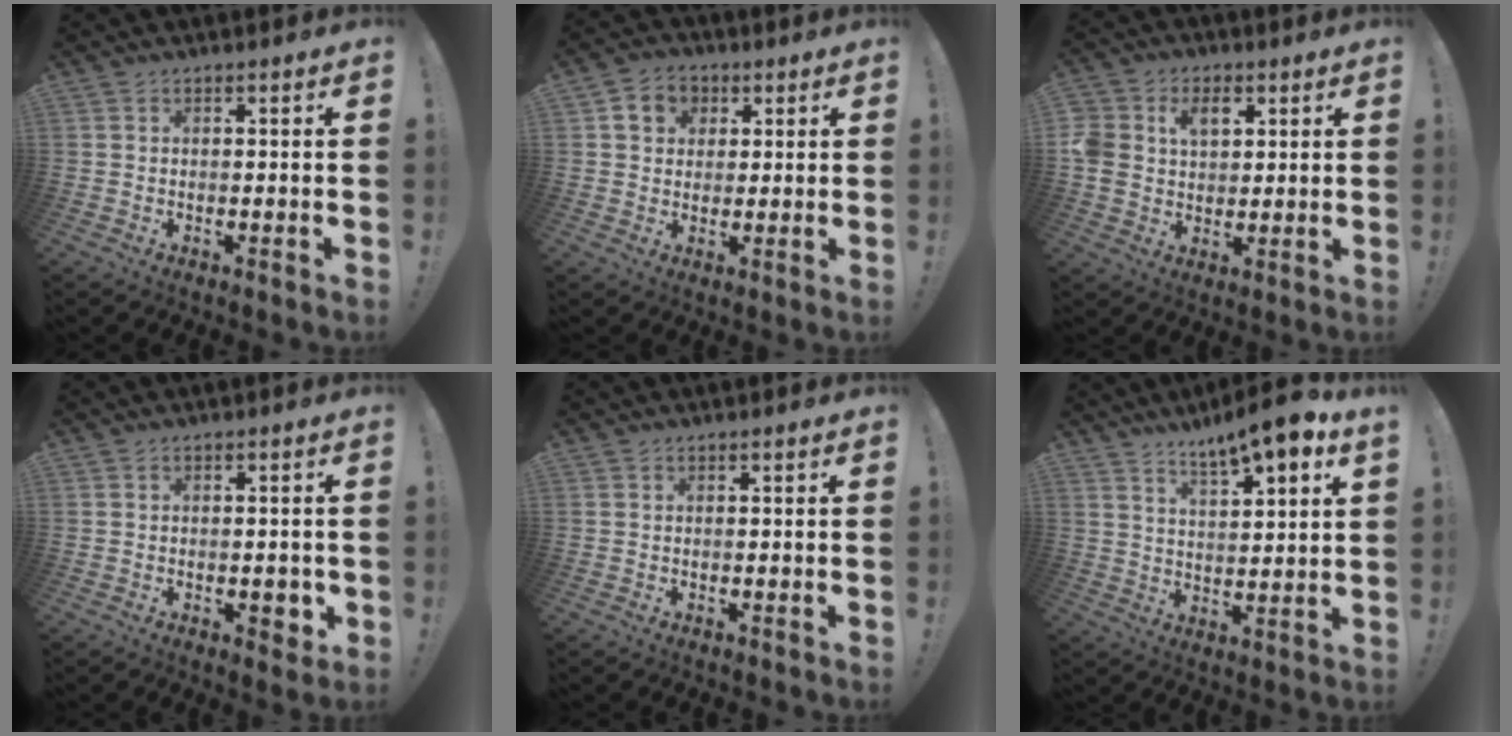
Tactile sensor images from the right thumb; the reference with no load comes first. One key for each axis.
{"total": 7.5, "fx": 2.7, "fy": 6.3, "fz": 3.1, "tx": -0.046, "ty": 0.000, "tz": 0.055}
{"total": 9.1, "fx": 3.1, "fy": 7.3, "fz": 4.4, "tx": -0.083, "ty": -0.003, "tz": 0.060}
{"total": 3.3, "fx": -0.7, "fy": 2.1, "fz": 2.4, "tx": -0.024, "ty": 0.003, "tz": -0.011}
{"total": 0.0}
{"total": 9.8, "fx": 7.4, "fy": 1.0, "fz": 6.3, "tx": -0.102, "ty": -0.048, "tz": 0.123}